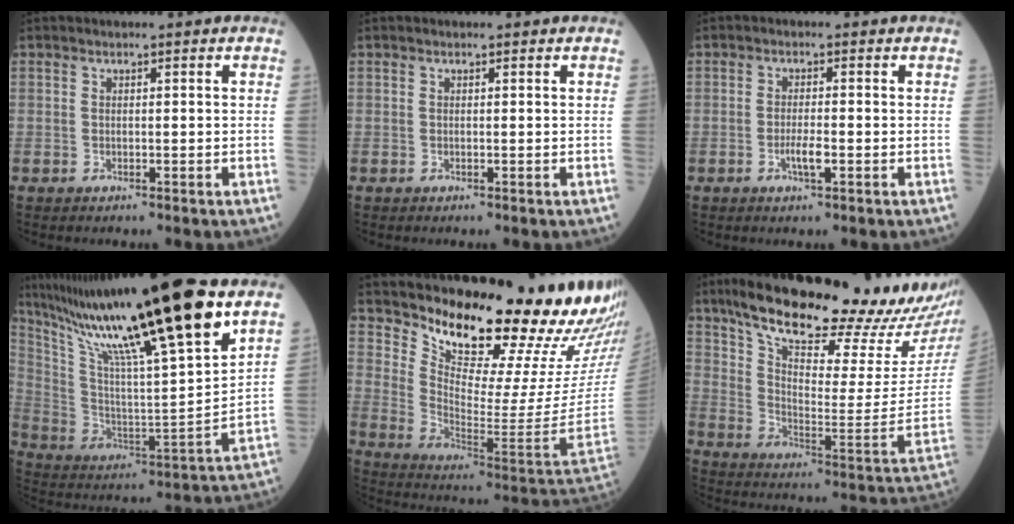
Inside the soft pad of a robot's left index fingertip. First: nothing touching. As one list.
[{"total": 0.0}, {"total": 2.5, "force": [-0.9, 0.4, 2.3], "torque": [-0.046, -0.001, -0.017]}, {"total": 27.6, "force": [19.8, 0.4, 19.2], "torque": [-0.335, -0.008, 0.341]}, {"total": 25.1, "force": [22.0, 2.1, 11.9], "torque": [-0.195, -0.129, 0.298]}, {"total": 27.1, "force": [22.9, 2.9, 14.2], "torque": [-0.227, -0.064, 0.320]}]